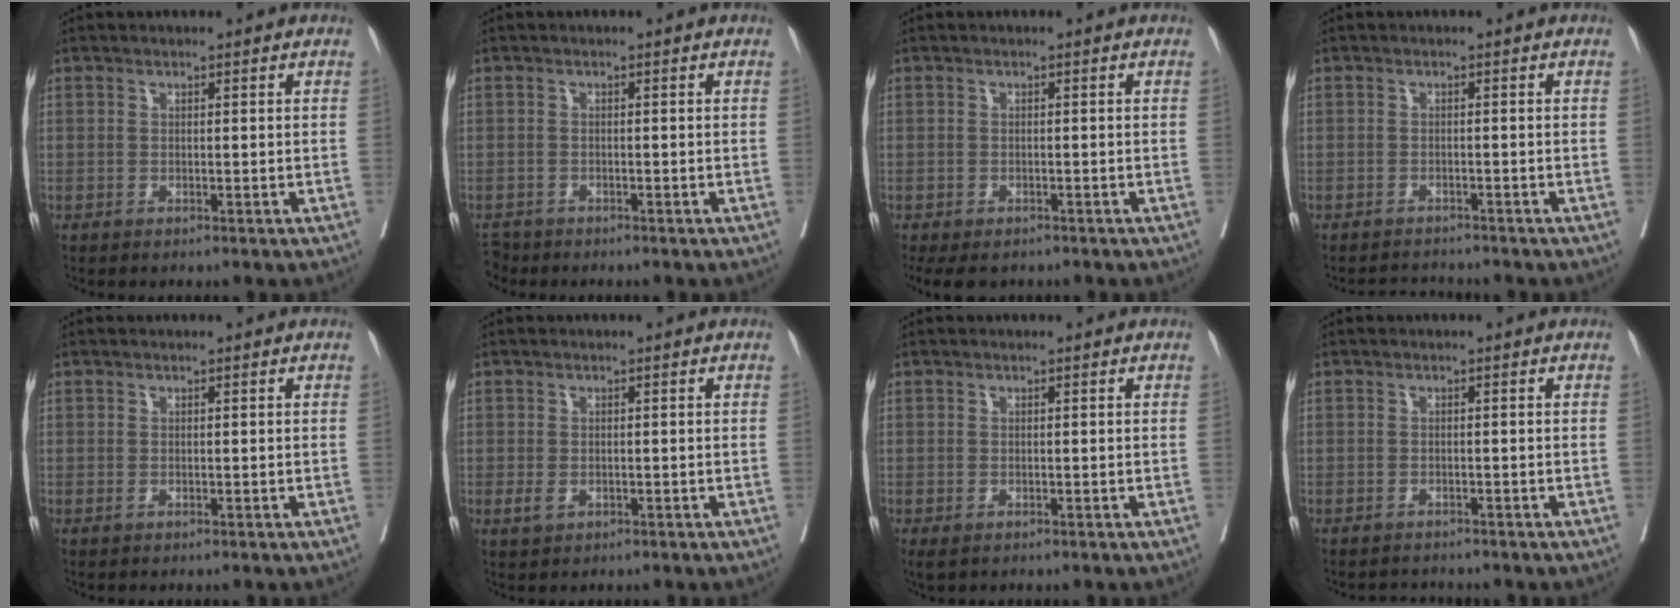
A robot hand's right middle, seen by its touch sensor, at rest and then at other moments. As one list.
[{"total": 2.1, "force": [-2.0, 0.8, -0.2], "torque": [0.001, -0.005, -0.036]}, {"total": 6.3, "force": [-4.7, 3.2, 2.7], "torque": [-0.044, -0.010, -0.066]}, {"total": 2.5, "force": [-2.4, -0.2, -0.4], "torque": [0.007, -0.012, -0.037]}, {"total": 0.0}, {"total": 1.7, "force": [-0.5, 1.2, 1.2], "torque": [-0.023, -0.002, -0.002]}, {"total": 1.4, "force": [-0.7, 0.8, 0.9], "torque": [-0.014, -0.004, -0.006]}, {"total": 1.7, "force": [-1.6, 0.3, -0.2], "torque": [0.003, -0.005, -0.023]}]